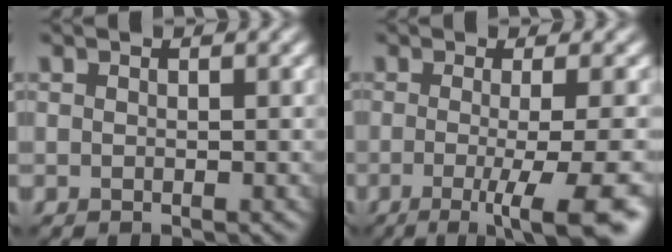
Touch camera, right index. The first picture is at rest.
{"total": 8.0, "force": [-2.4, 1.9, 7.3], "torque": [-0.089, -0.017, -0.036]}